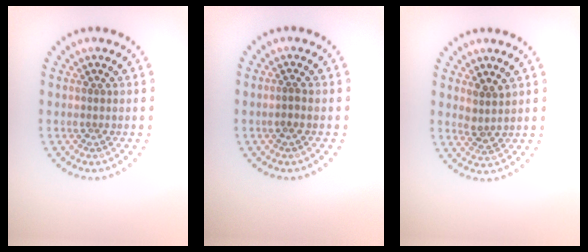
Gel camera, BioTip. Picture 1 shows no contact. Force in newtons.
{"total": 0.7, "press": 0.4, "slide": 0.6}
{"total": 1.9, "press": 1.5, "slide": 1.2}